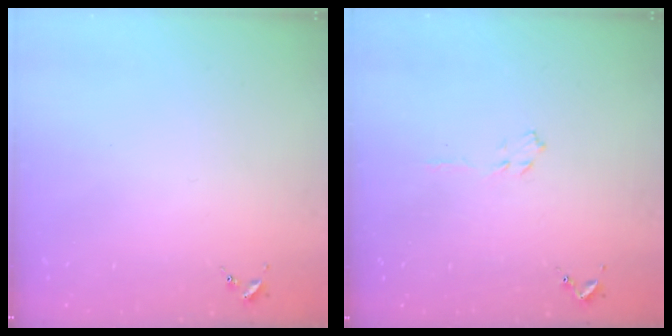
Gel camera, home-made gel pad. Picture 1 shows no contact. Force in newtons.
{"total": 3.5, "press": 3.4, "slide": 0.5}